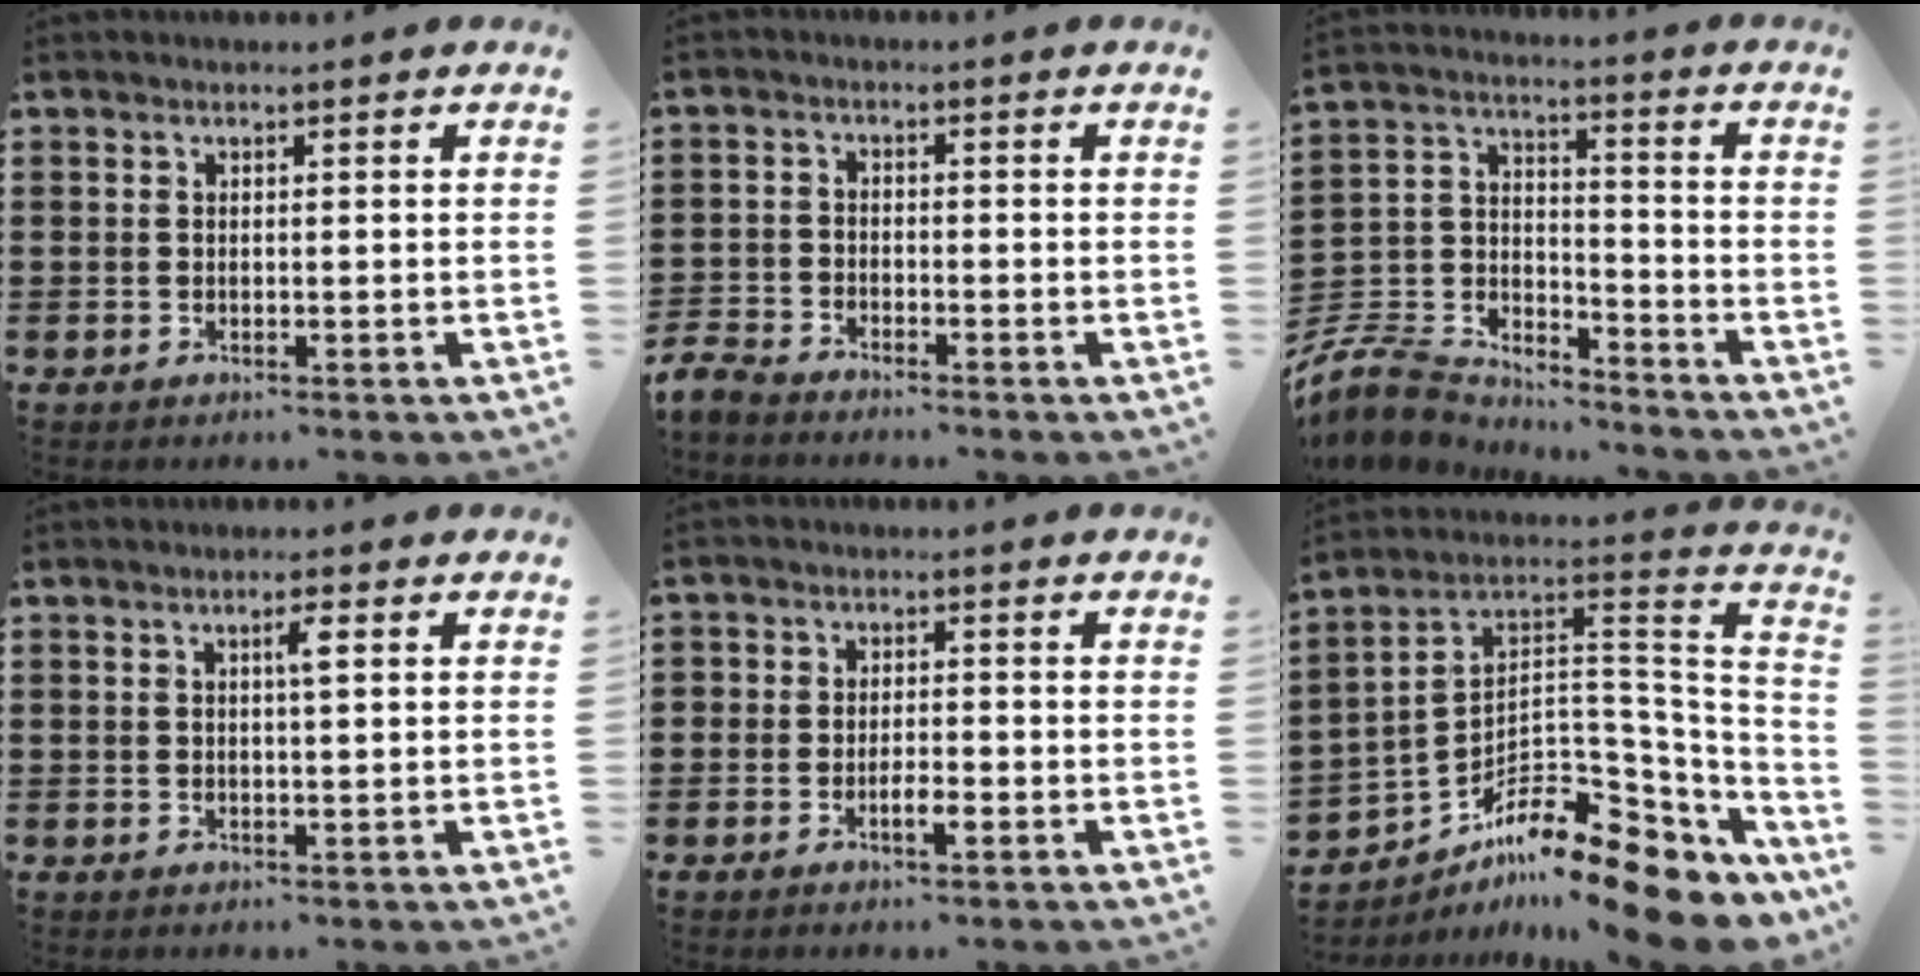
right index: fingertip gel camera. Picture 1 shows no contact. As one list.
[{"total": 3.0, "force": [-2.9, 0.4, 0.1], "torque": [-0.021, -0.006, -0.067]}, {"total": 8.5, "force": [-7.8, 2.7, 1.9], "torque": [-0.066, 0.005, -0.161]}, {"total": 2.3, "force": [0.8, 0.6, 2.1], "torque": [-0.026, 0.001, 0.007]}, {"total": 2.3, "force": [-1.3, 1.2, 1.5], "torque": [-0.032, 0.003, -0.027]}, {"total": 11.4, "force": [-8.1, 4.2, 6.9], "torque": [-0.112, 0.001, -0.152]}]